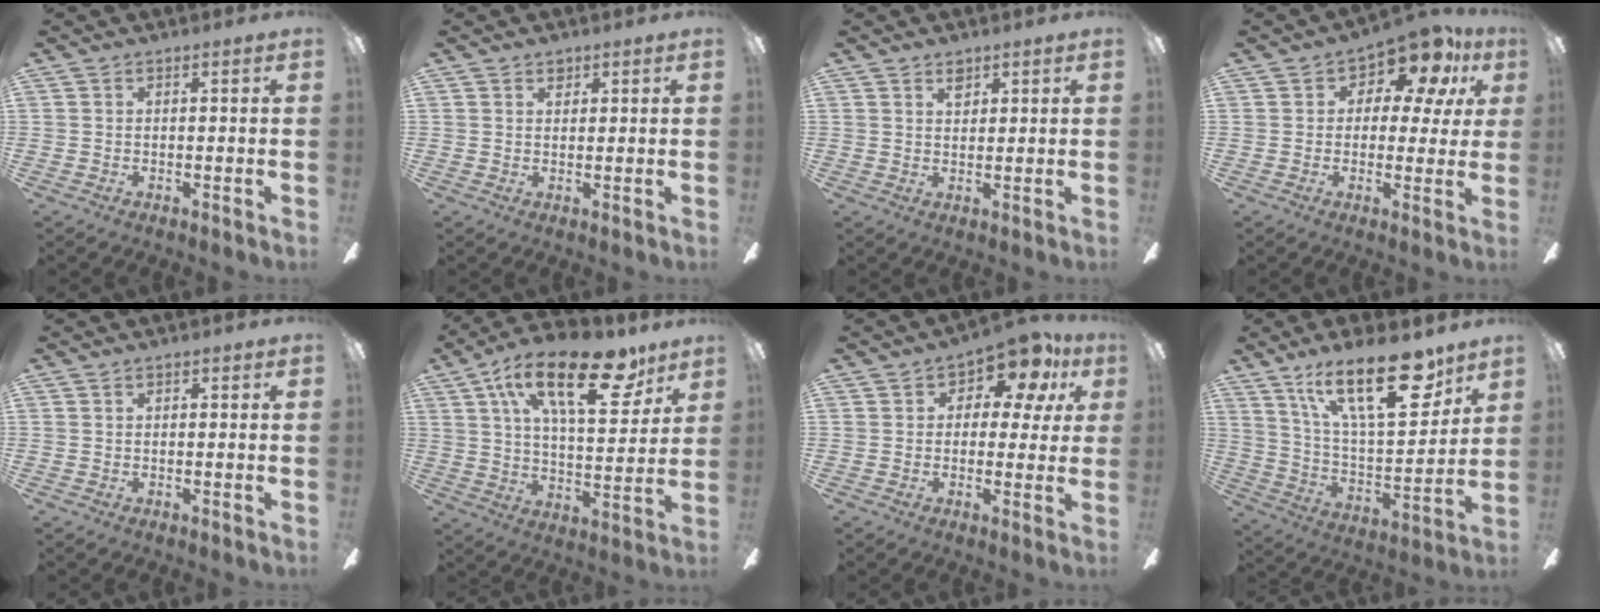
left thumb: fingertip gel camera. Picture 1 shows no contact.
{"total": 1.5, "force": [1.1, 0.9, 0.5], "torque": [-0.003, -0.002, 0.019]}
{"total": 2.5, "force": [1.8, 1.3, 1.0], "torque": [-0.006, -0.006, 0.030]}
{"total": 9.9, "force": [6.6, 5.1, 5.4], "torque": [-0.079, -0.044, 0.115]}
{"total": 0.6, "force": [0.3, 0.4, 0.2], "torque": [-0.004, 0.004, 0.005]}
{"total": 24.4, "force": [13.6, 10.5, 17.3], "torque": [-0.267, -0.056, 0.221]}
{"total": 9.0, "force": [5.1, 5.2, 5.3], "torque": [-0.075, -0.020, 0.087]}
{"total": 24.7, "force": [15.1, 9.4, 17.2], "torque": [-0.271, -0.084, 0.252]}